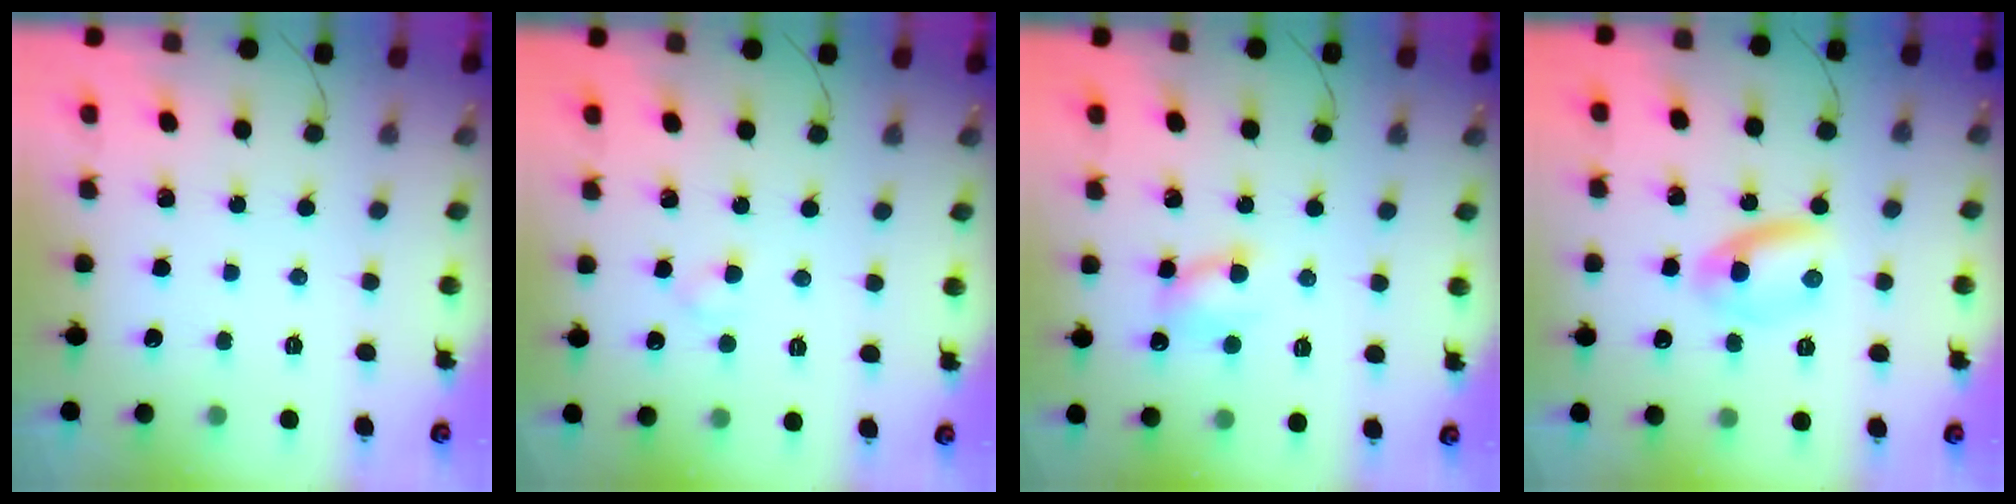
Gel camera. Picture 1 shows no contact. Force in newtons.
{"total": 2.0, "press": 1.9, "slide": 0.8}
{"total": 6.0, "press": 5.9, "slide": 0.8}
{"total": 5.6, "press": 5.4, "slide": 1.5}